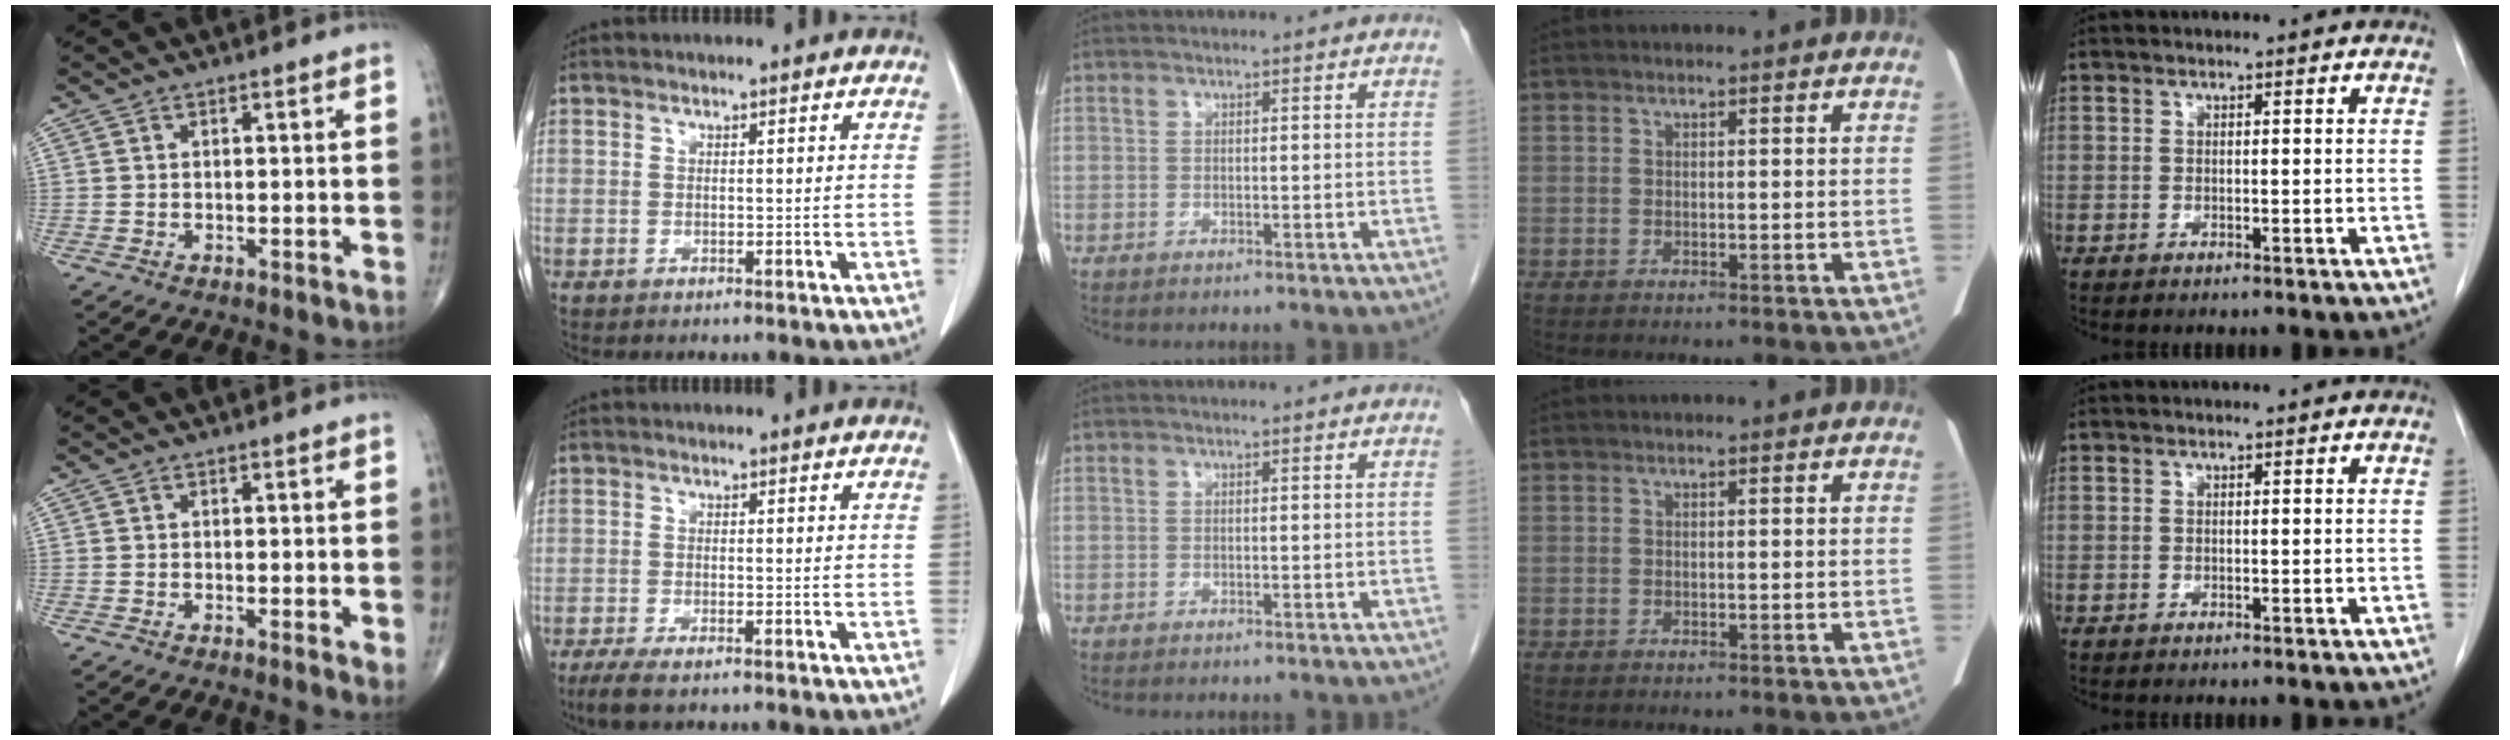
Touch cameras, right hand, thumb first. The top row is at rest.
{"thumb": {"total": 2.0, "force": [0.1, 0.5, 1.9], "torque": [-0.031, -0.008, -0.003]}, "index": {"total": 4.3, "force": [-3.1, 0.9, 2.8], "torque": [-0.051, -0.010, -0.049]}}